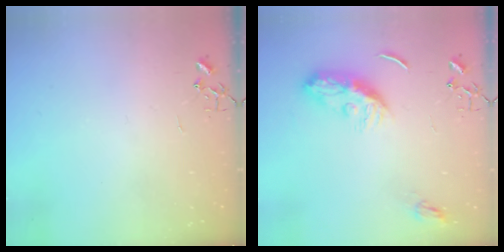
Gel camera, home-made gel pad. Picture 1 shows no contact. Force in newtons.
{"total": 9.9, "press": 9.9, "slide": 0.1}